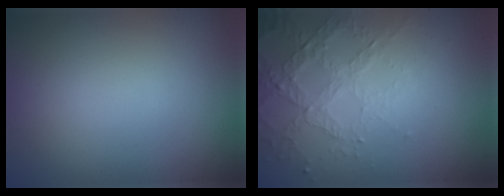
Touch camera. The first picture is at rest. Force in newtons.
{"total": 3.7, "press": 3.6, "slide": 0.5}